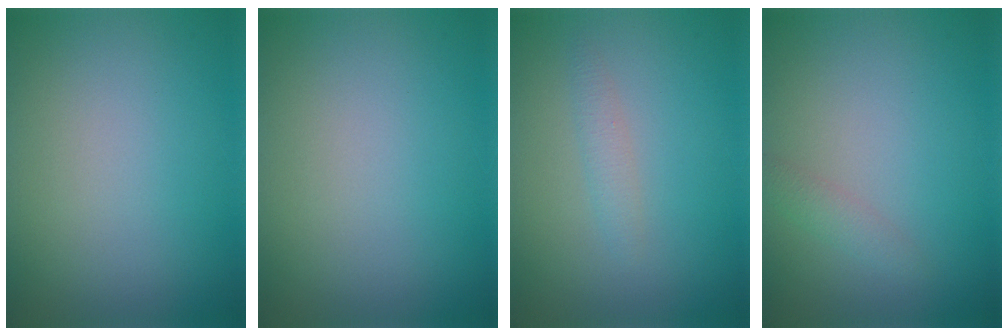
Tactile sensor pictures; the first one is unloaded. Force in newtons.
{"total": 0.0}
{"total": 1.2, "press": 1.2, "slide": 0.0}
{"total": 1.2, "press": 1.2, "slide": 0.1}